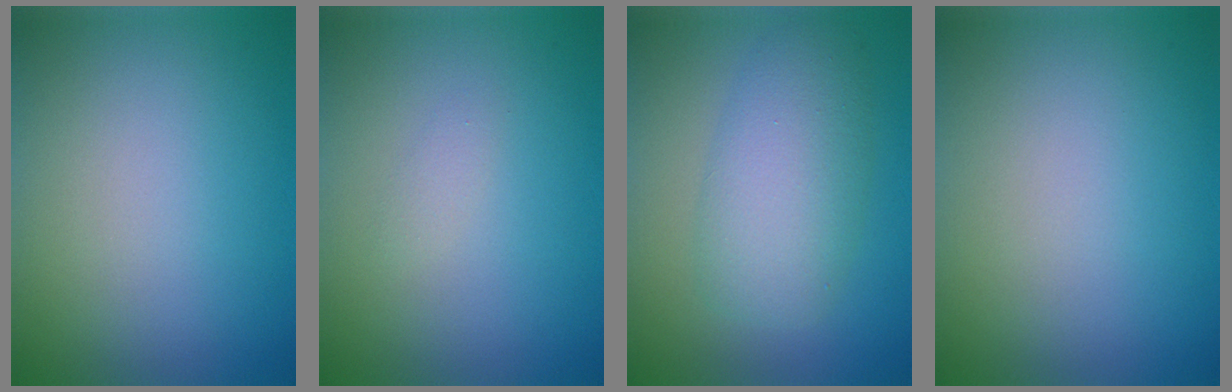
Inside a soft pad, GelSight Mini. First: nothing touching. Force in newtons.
{"total": 0.7, "press": 0.7, "slide": 0.0}
{"total": 5.6, "press": 5.6, "slide": 0.1}
{"total": 0.0}